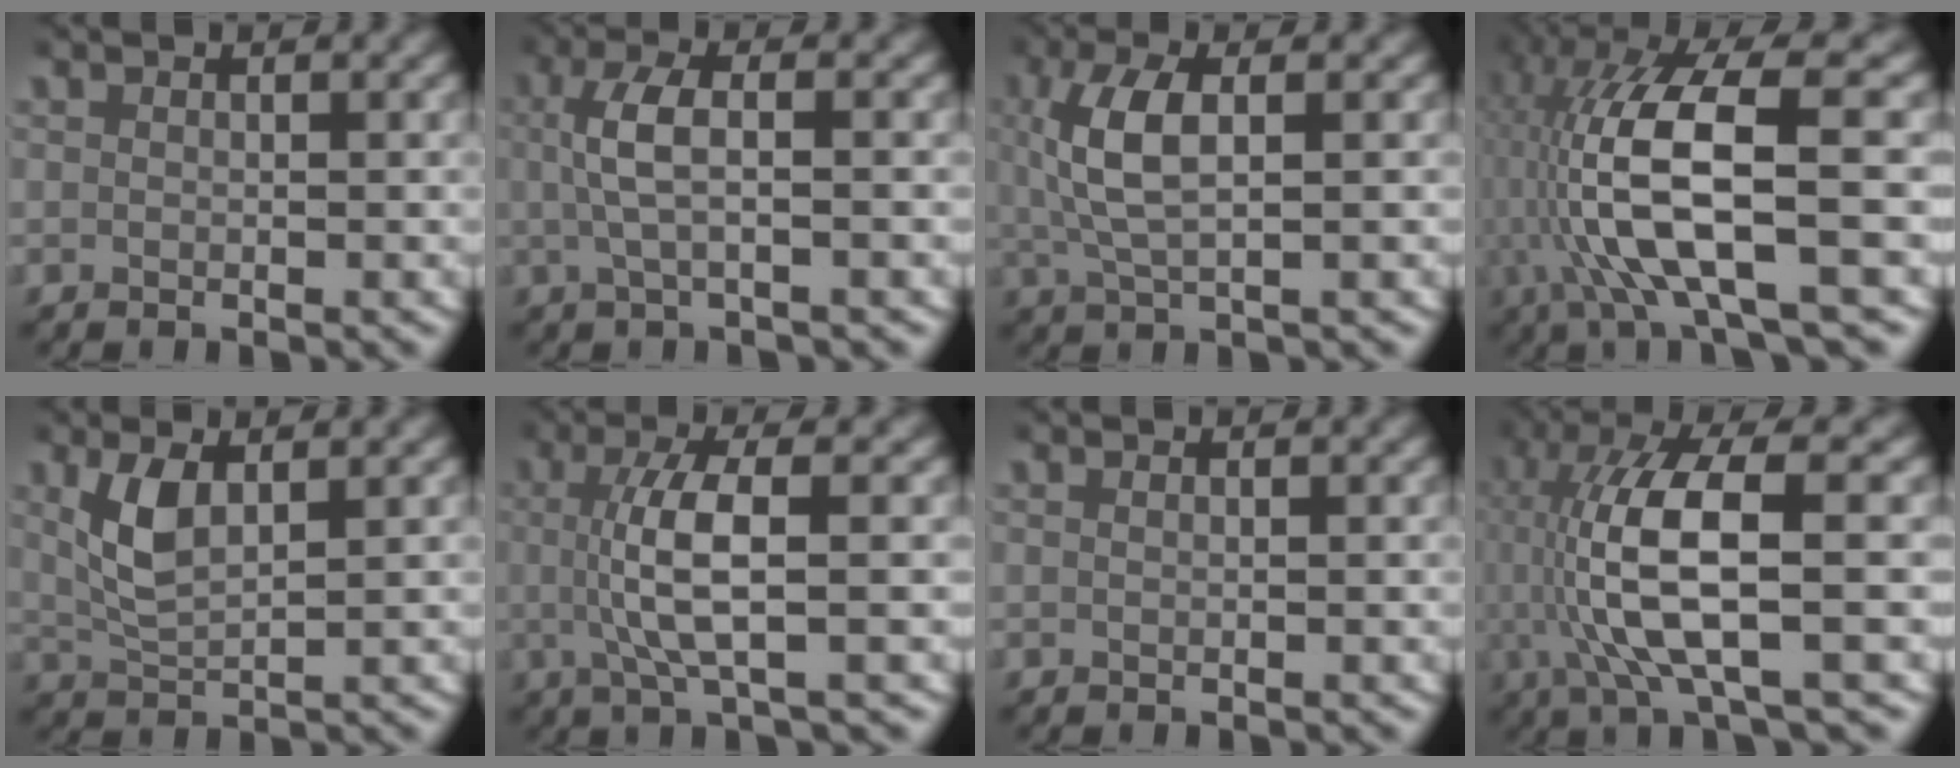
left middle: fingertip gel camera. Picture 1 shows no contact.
{"total": 3.5, "force": [0.2, 0.8, 3.4], "torque": [-0.069, 0.009, 0.000]}
{"total": 4.8, "force": [0.8, 1.7, 4.4], "torque": [-0.095, 0.005, 0.016]}
{"total": 10.2, "force": [0.3, 3.8, 9.4], "torque": [-0.188, -0.001, 0.008]}
{"total": 3.3, "force": [1.4, 1.4, 2.7], "torque": [-0.064, -0.004, 0.033]}
{"total": 5.1, "force": [0.2, 0.9, 5.0], "torque": [-0.099, 0.004, 0.001]}
{"total": 0.0}
{"total": 8.4, "force": [0.6, 2.5, 8.0], "torque": [-0.157, 0.008, 0.009]}